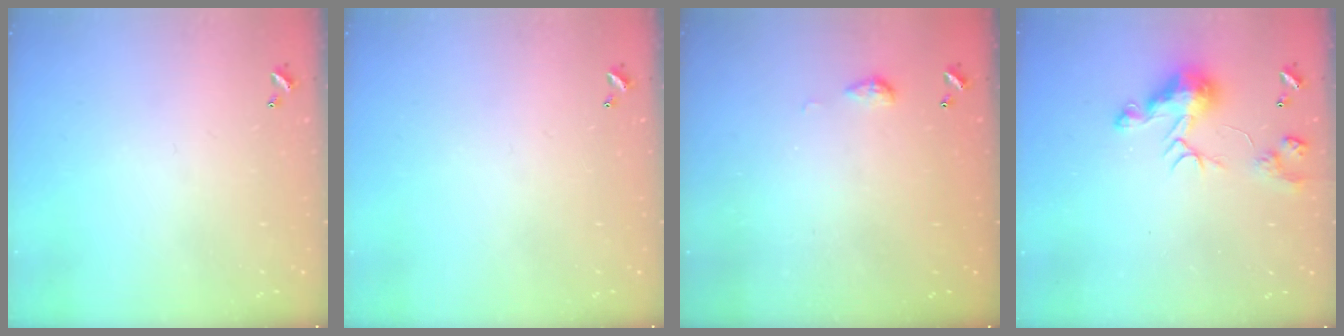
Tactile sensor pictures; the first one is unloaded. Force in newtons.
{"total": 0.0}
{"total": 3.3, "press": 3.2, "slide": 0.5}
{"total": 11.0, "press": 11.0, "slide": 0.7}